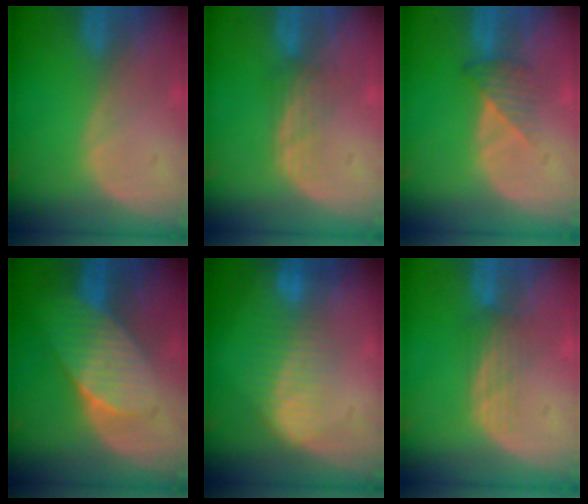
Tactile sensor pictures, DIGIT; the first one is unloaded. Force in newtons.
{"total": 2.8, "press": 2.5, "slide": 1.2}
{"total": 3.4, "press": 3.1, "slide": 1.4}
{"total": 7.4, "press": 6.6, "slide": 3.3}
{"total": 7.2, "press": 6.2, "slide": 3.7}
{"total": 3.2, "press": 2.7, "slide": 1.7}